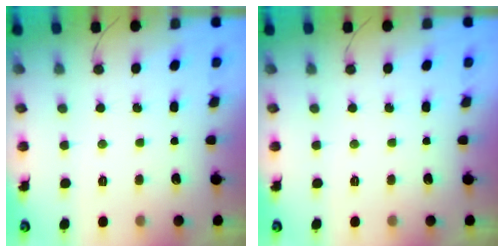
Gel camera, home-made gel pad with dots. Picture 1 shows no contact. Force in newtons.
{"total": 0.0}